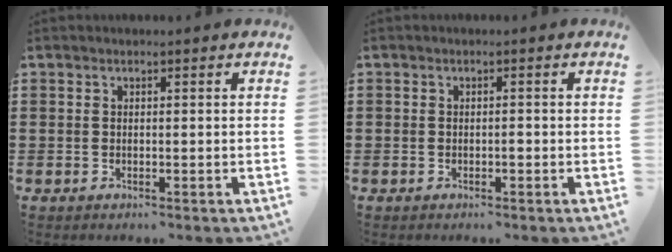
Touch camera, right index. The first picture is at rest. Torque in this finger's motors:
{"motor_torque": [0.30, 0.41, 0.07, 0.01]}